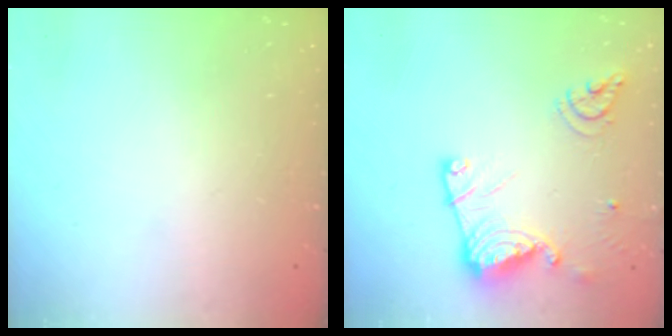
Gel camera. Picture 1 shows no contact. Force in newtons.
{"total": 15.2, "press": 15.1, "slide": 1.8}